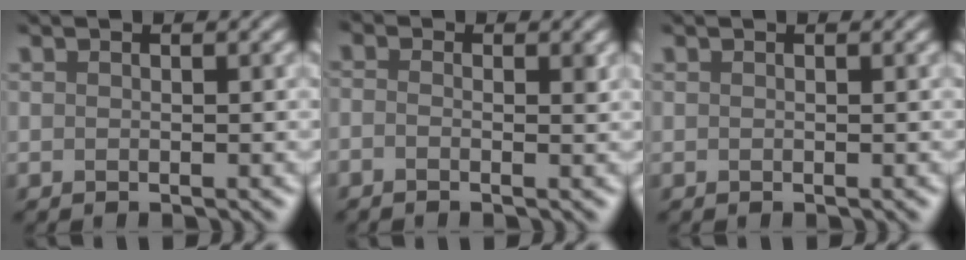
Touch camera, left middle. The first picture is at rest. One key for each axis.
{"total": 0.6, "fx": -0.6, "fy": -0.1, "fz": 0.1, "tx": -0.013, "ty": -0.006, "tz": -0.009}
{"total": 0.0}